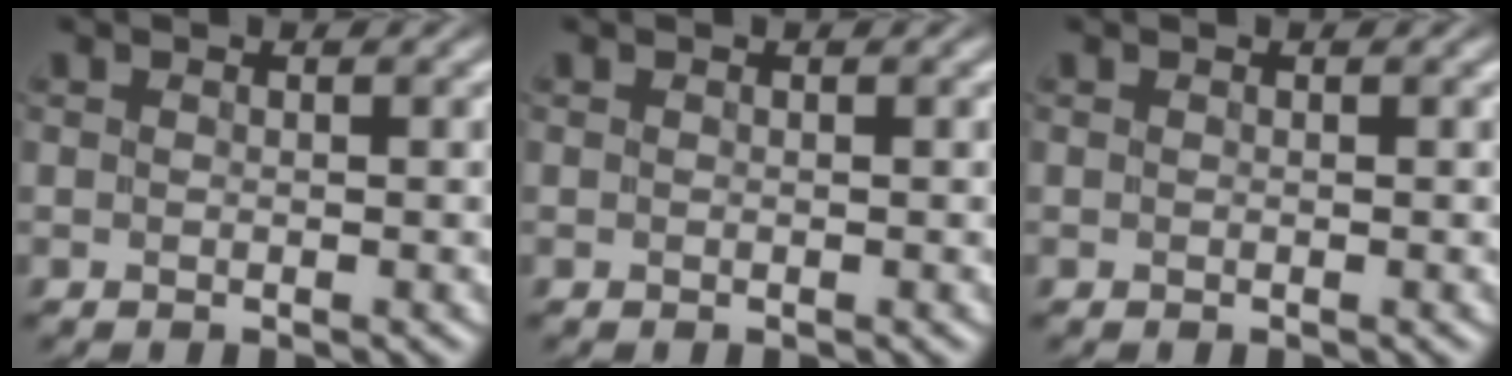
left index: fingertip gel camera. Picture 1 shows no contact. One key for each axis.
{"total": 0.0}
{"total": 0.0}